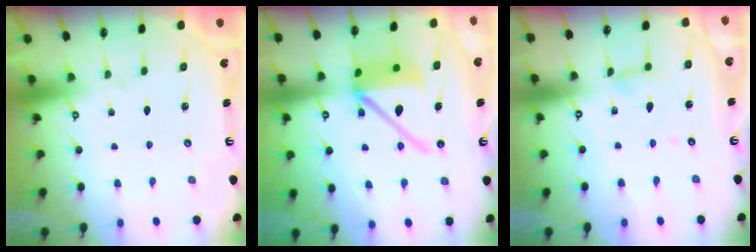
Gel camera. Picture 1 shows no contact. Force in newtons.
{"total": 14.7, "press": 14.6, "slide": 2.0}
{"total": 5.9, "press": 5.9, "slide": 0.5}